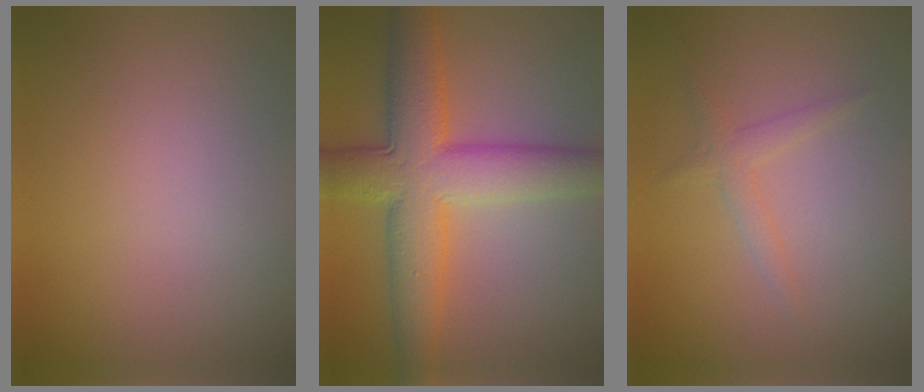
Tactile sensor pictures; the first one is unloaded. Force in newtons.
{"total": 9.2, "press": 9.2, "slide": 0.1}
{"total": 1.6, "press": 1.6, "slide": 0.1}